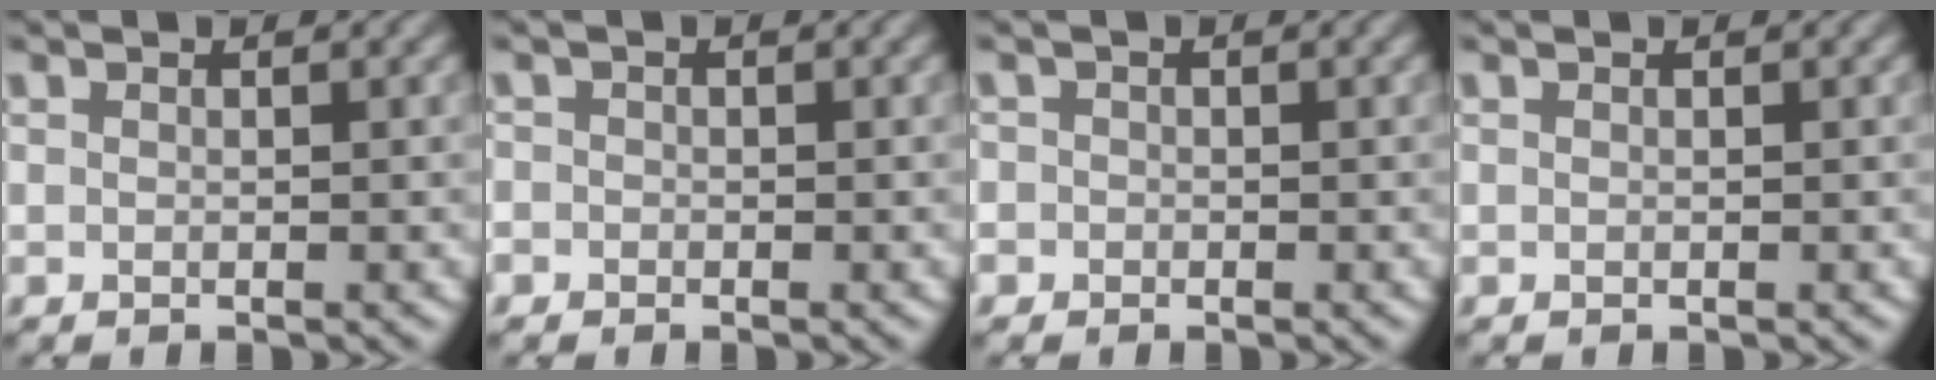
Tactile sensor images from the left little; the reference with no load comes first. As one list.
[{"total": 0.9, "force": [-0.3, 0.9, 0.1], "torque": [0.009, -0.005, -0.008]}, {"total": 1.2, "force": [-0.1, 1.2, 0.1], "torque": [0.016, 0.001, -0.012]}, {"total": 0.0}]